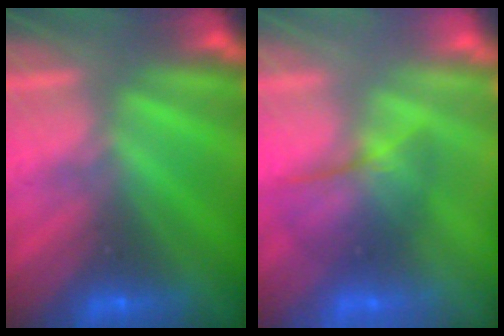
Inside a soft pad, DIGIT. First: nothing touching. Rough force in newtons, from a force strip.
{"total": 2.2}